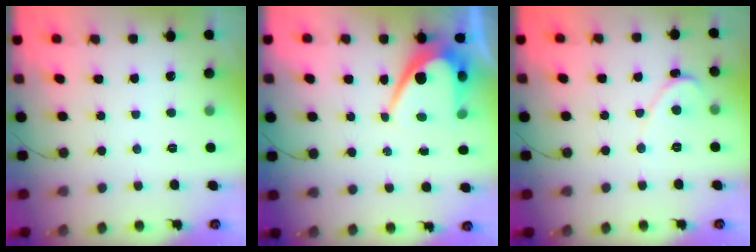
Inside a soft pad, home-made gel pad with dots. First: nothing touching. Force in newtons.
{"total": 8.7, "press": 8.7, "slide": 0.4}
{"total": 1.4, "press": 1.3, "slide": 0.1}